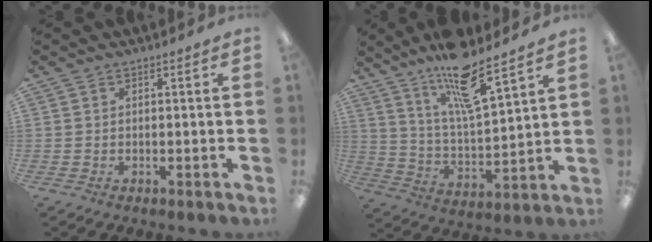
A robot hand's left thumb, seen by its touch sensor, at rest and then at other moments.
{"total": 14.8, "force": [11.2, 2.9, 9.1], "torque": [-0.167, -0.060, 0.186]}